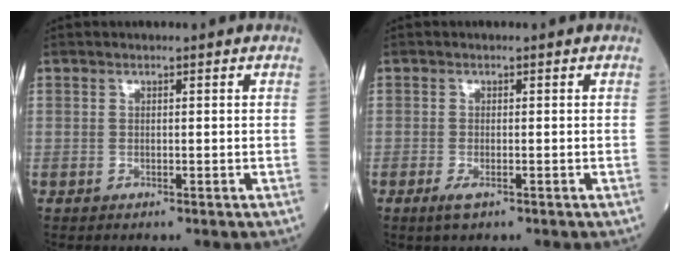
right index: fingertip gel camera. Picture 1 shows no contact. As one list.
[{"total": 1.6, "force": [-0.8, 0.5, 1.3], "torque": [-0.029, -0.003, -0.010]}]